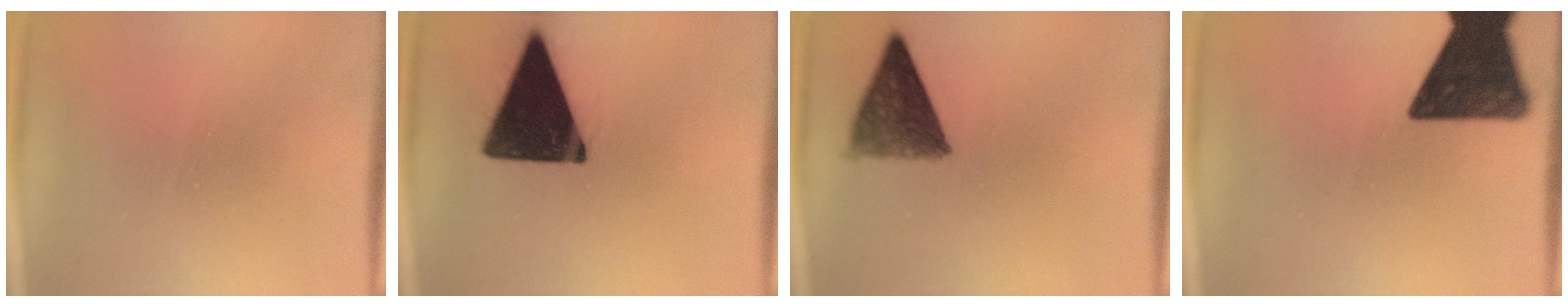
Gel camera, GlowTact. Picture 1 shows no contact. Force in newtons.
{"total": 18.4}
{"total": 8.6}
{"total": 14.3}